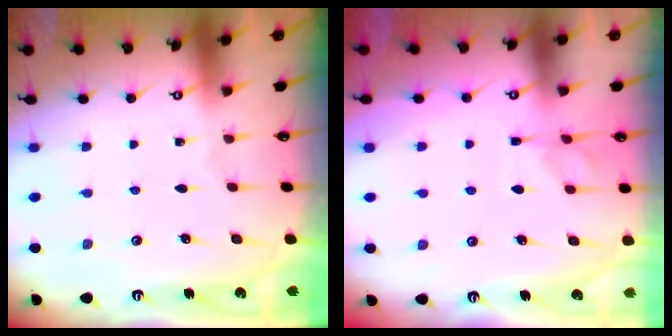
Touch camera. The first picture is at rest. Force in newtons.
{"total": 1.4, "press": 0.9, "slide": 1.0}